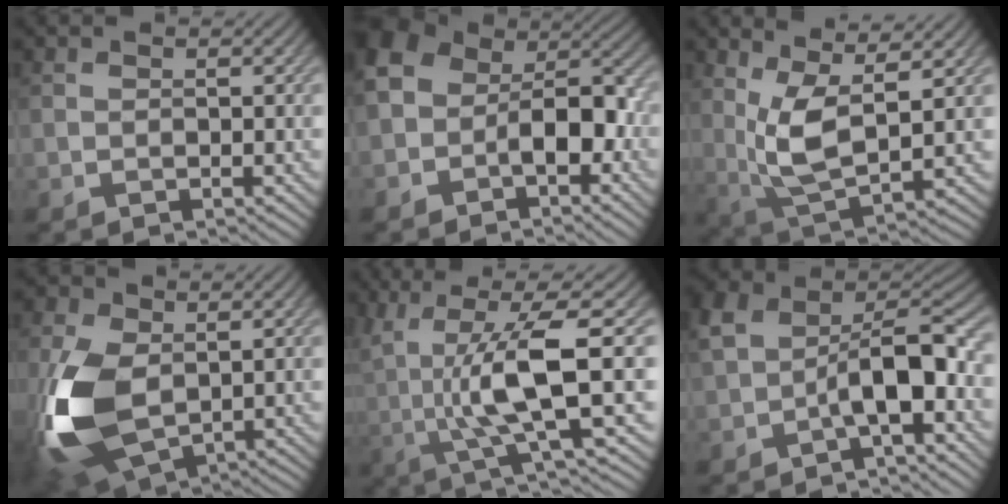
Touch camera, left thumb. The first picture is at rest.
{"total": 8.7, "force": [-1.8, 5.8, 6.2], "torque": [-0.105, 0.012, -0.050]}
{"total": 7.0, "force": [2.4, 2.2, 6.2], "torque": [-0.143, -0.002, 0.050]}
{"total": 13.4, "force": [-1.1, 8.0, 10.7], "torque": [-0.283, -0.011, -0.021]}
{"total": 10.0, "force": [1.4, 2.0, 9.7], "torque": [-0.182, 0.009, 0.025]}
{"total": 9.3, "force": [-2.2, 5.2, 7.4], "torque": [-0.122, 0.003, -0.046]}